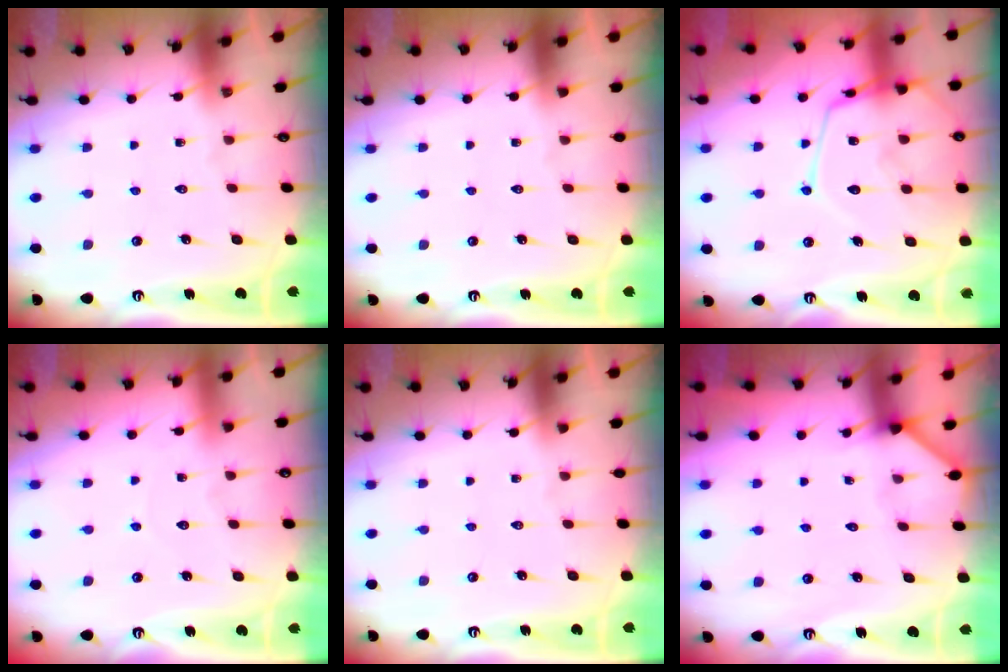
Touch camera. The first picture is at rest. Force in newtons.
{"total": 0.0}
{"total": 16.3, "press": 16.2, "slide": 1.5}
{"total": 2.6, "press": 2.6, "slide": 0.2}
{"total": 0.0}
{"total": 2.0, "press": 2.0, "slide": 0.2}